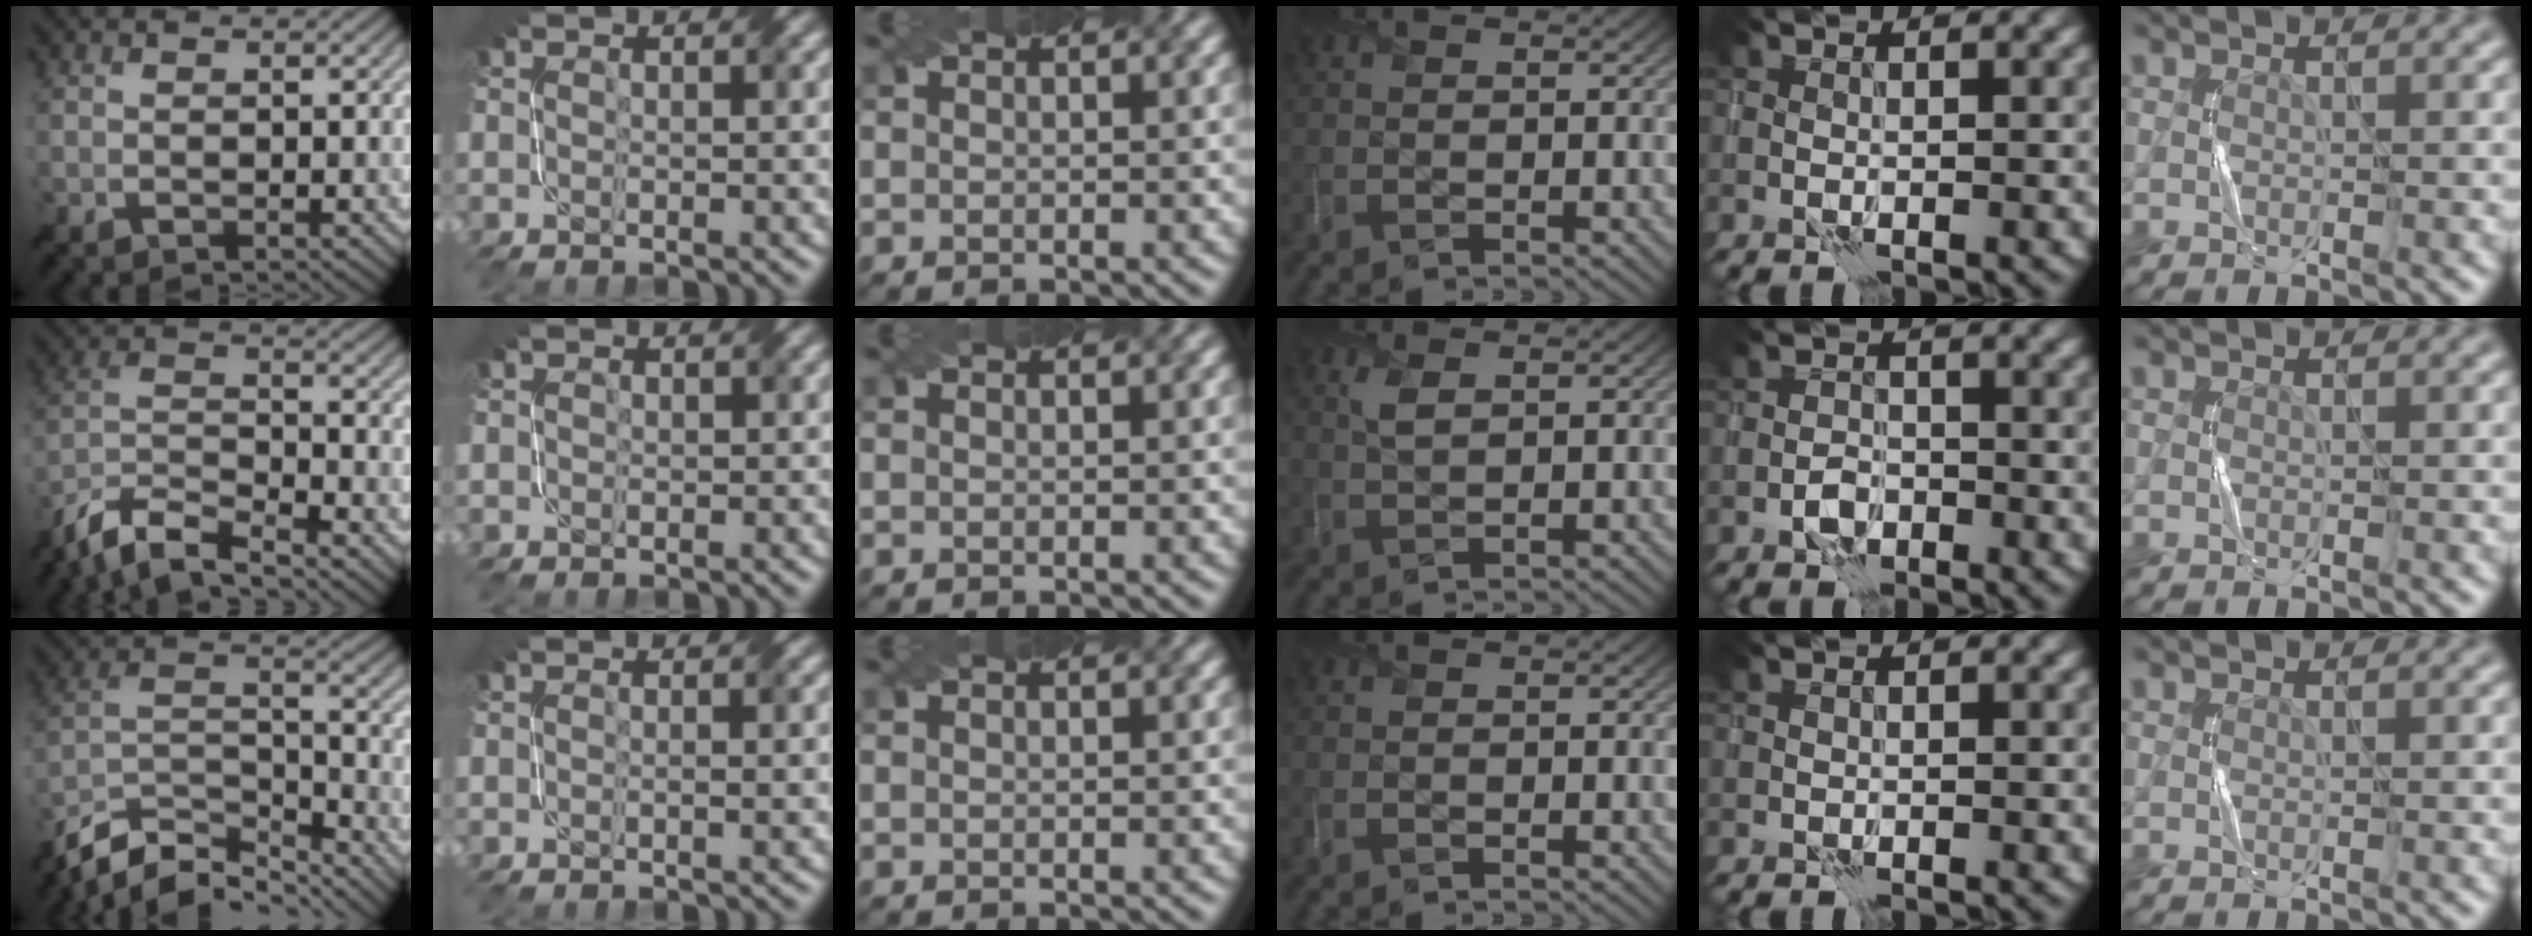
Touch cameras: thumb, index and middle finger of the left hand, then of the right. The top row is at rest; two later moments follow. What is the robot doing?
{"motion": "twist", "object": "screw"}